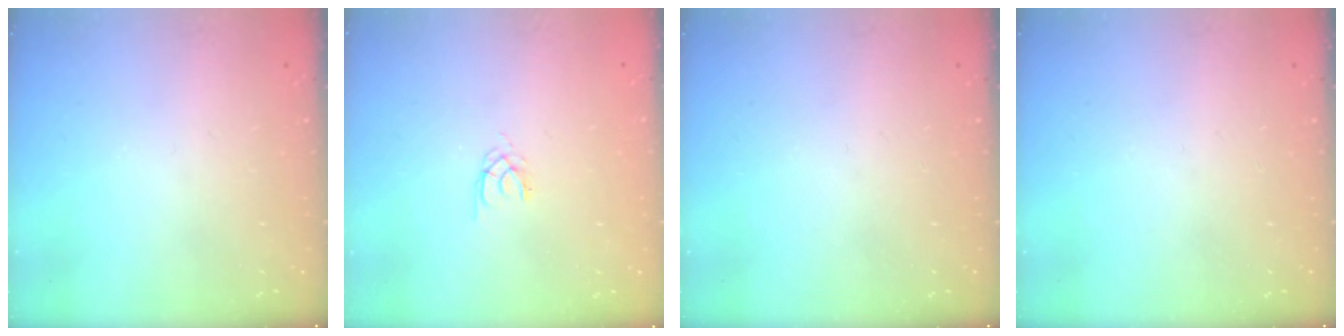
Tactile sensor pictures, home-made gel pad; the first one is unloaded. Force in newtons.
{"total": 1.3, "press": 1.2, "slide": 0.3}
{"total": 0.0}
{"total": 0.0}